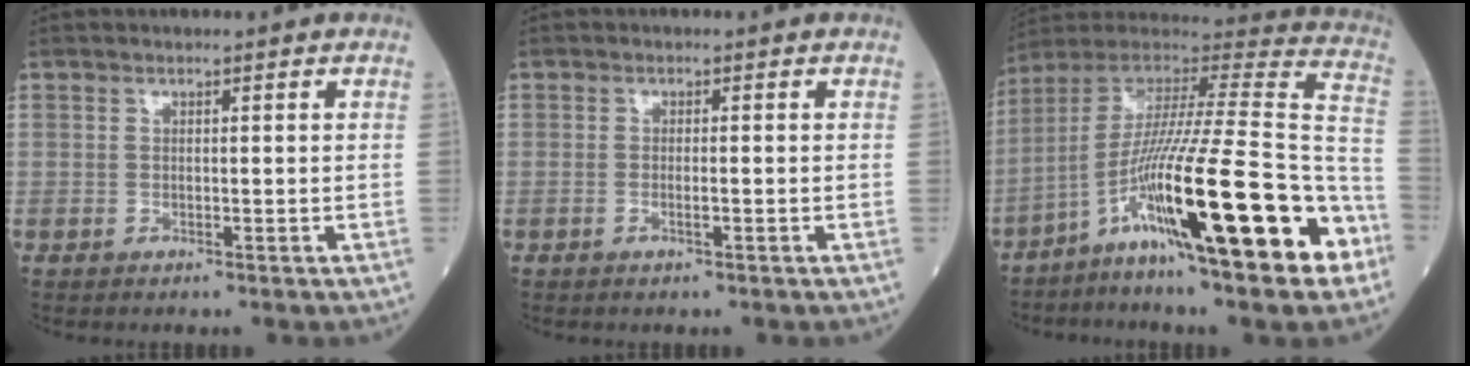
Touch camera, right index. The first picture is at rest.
{"total": 1.2, "force": [-0.4, 0.2, 1.1], "torque": [-0.024, -0.001, -0.007]}
{"total": 28.8, "force": [-12.1, 2.6, 26.0], "torque": [-0.392, -0.028, -0.206]}